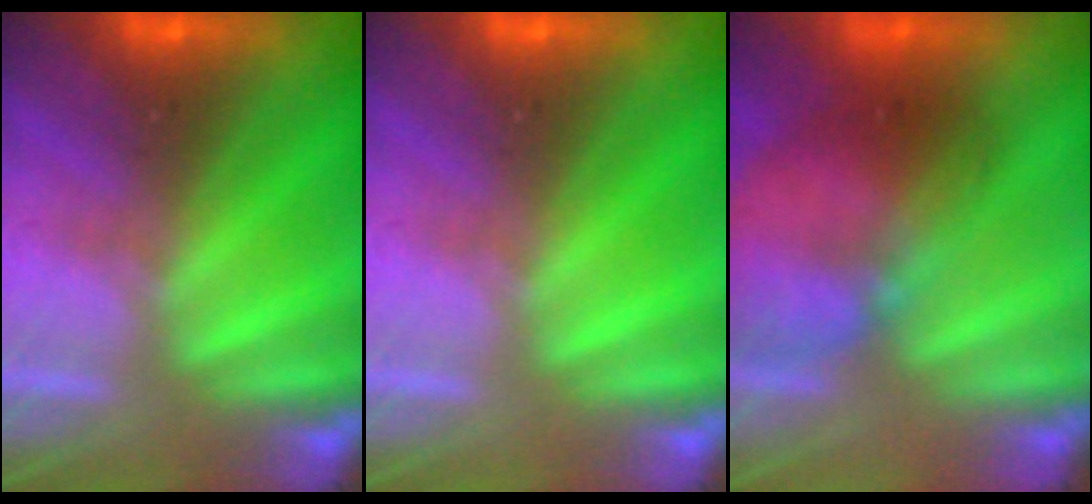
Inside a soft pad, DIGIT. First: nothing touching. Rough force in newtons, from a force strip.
{"total": 0.0}
{"total": 7.3}